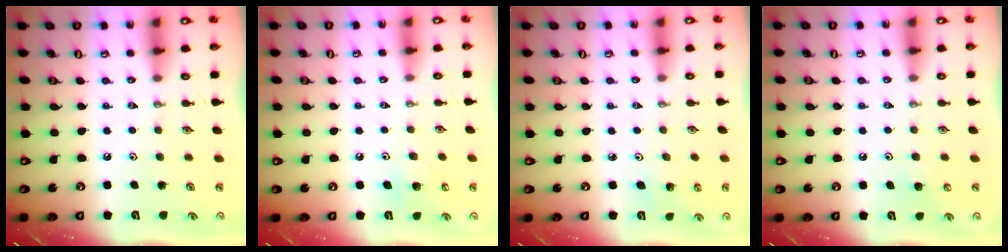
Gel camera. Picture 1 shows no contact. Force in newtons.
{"total": 8.0, "press": 8.0, "slide": 0.4}
{"total": 3.7, "press": 3.7, "slide": 0.4}
{"total": 4.4, "press": 4.4, "slide": 0.5}